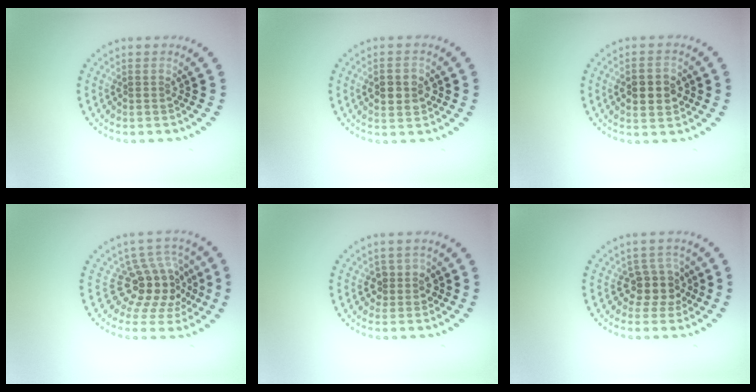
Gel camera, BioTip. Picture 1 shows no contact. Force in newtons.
{"total": 2.7, "press": 2.7, "slide": 0.1}
{"total": 4.2, "press": 4.2, "slide": 0.1}
{"total": 4.9, "press": 3.9, "slide": 2.9}
{"total": 2.1, "press": 1.8, "slide": 1.1}
{"total": 2.7, "press": 2.3, "slide": 1.5}